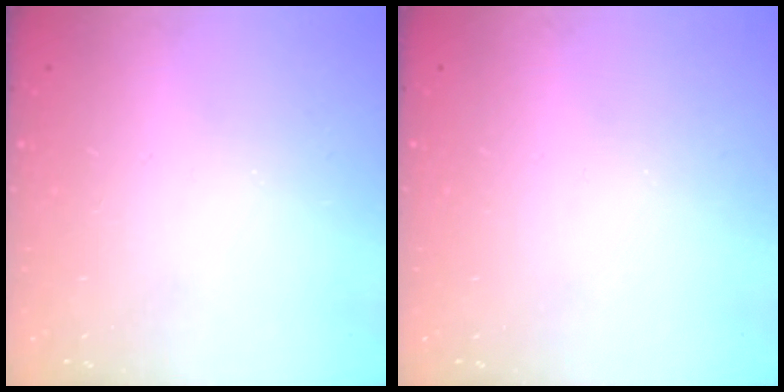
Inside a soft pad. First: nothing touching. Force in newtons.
{"total": 0.0}